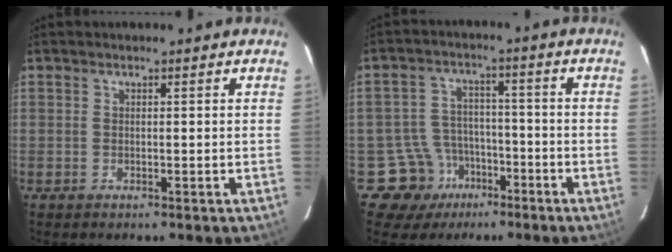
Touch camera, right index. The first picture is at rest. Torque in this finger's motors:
{"motor_torque": [-0.18, -0.16, -0.58, -0.21]}